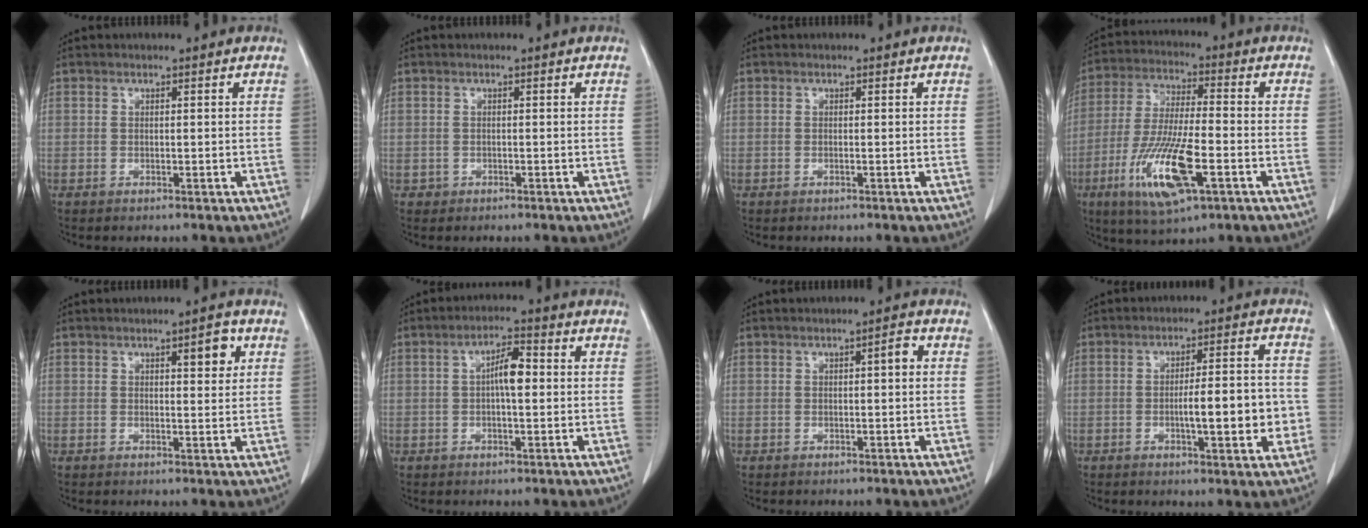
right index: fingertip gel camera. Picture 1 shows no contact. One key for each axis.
{"total": 0.8, "fx": -0.4, "fy": 0.6, "fz": 0.0, "tx": -0.002, "ty": 0.004, "tz": -0.007}
{"total": 0.0}
{"total": 14.3, "fx": -5.5, "fy": 2.8, "fz": 12.9, "tx": -0.264, "ty": -0.023, "tz": -0.097}
{"total": 3.6, "fx": 1.6, "fy": 0.9, "fz": 3.2, "tx": -0.042, "ty": -0.002, "tz": 0.020}
{"total": 4.7, "fx": 0.3, "fy": 1.3, "fz": 4.6, "tx": -0.081, "ty": 0.013, "tz": 0.001}
{"total": 1.8, "fx": 0.2, "fy": 0.4, "fz": 1.7, "tx": -0.026, "ty": 0.005, "tz": 0.002}
{"total": 9.3, "fx": -1.9, "fy": 1.8, "fz": 9.0, "tx": -0.134, "ty": 0.012, "tz": -0.025}